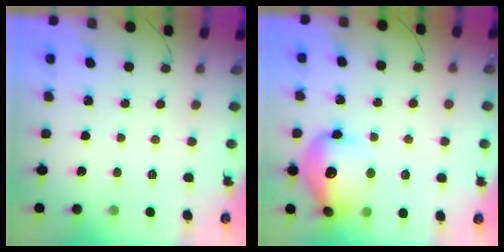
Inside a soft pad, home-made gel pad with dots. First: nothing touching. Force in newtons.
{"total": 15.0, "press": 14.9, "slide": 1.6}